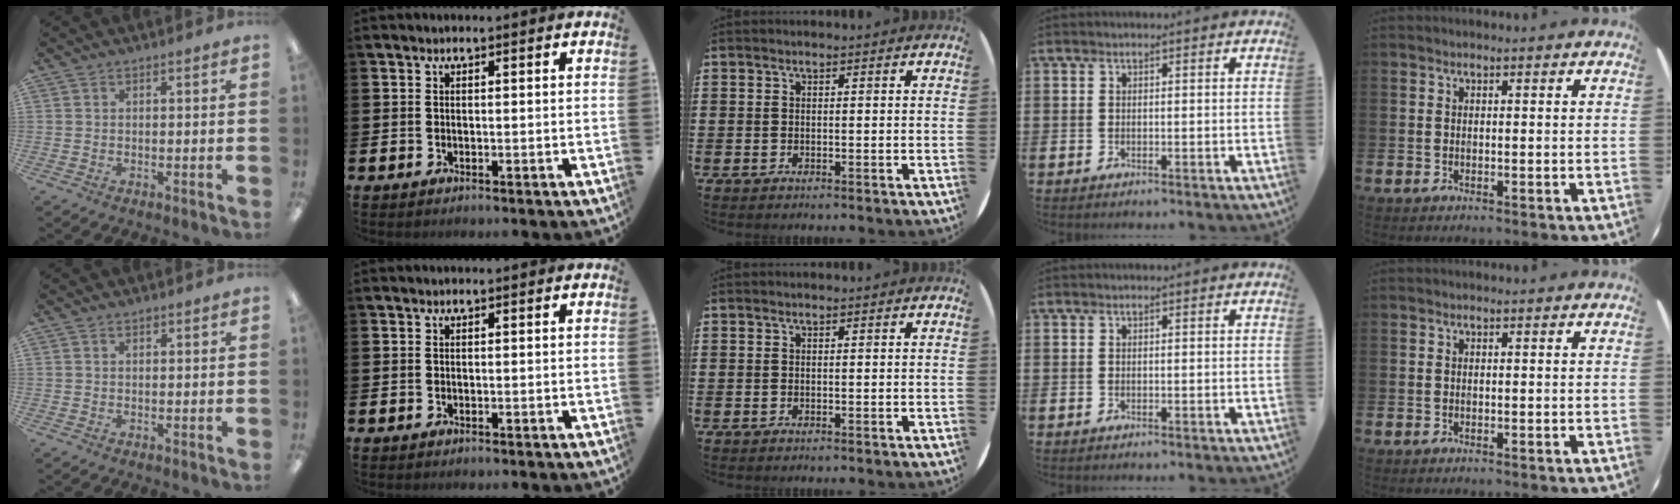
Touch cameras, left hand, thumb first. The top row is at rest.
{"thumb": {"total": 0.7, "force": [0.4, 0.4, 0.4], "torque": [0.001, -0.001, 0.006]}}